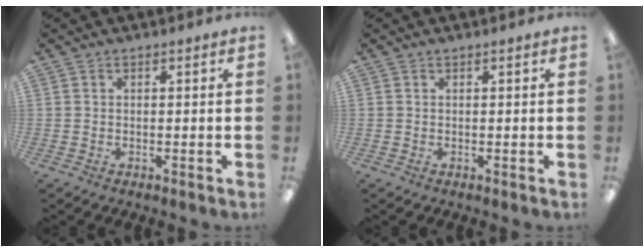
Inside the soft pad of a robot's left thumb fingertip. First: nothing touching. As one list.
[{"total": 0.0}]